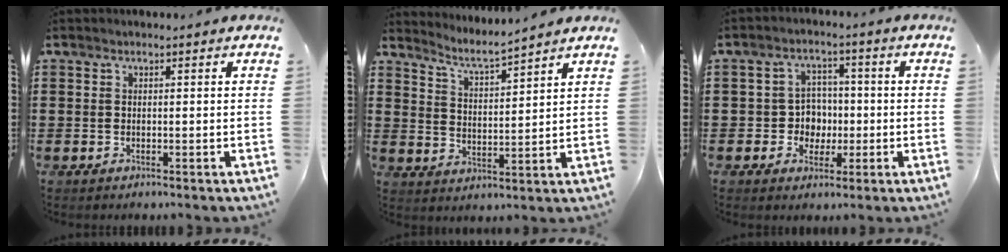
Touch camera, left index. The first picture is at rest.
{"total": 4.4, "force": [4.1, -0.2, 1.6], "torque": [-0.049, -0.025, 0.066]}
{"total": 5.0, "force": [-0.6, 4.6, 1.7], "torque": [-0.050, 0.012, -0.012]}